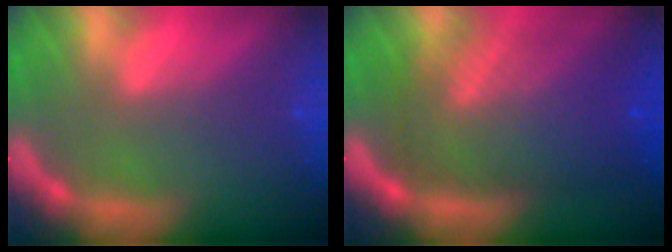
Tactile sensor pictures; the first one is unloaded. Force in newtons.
{"total": 10.1}